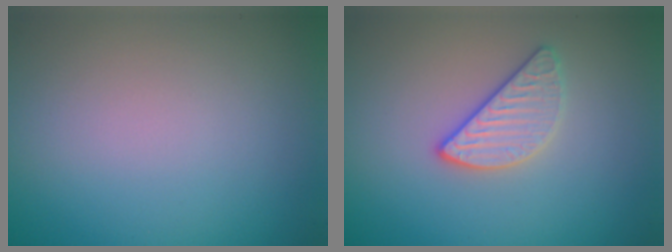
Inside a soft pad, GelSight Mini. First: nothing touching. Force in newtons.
{"total": 2.6, "press": 2.5, "slide": 0.7}